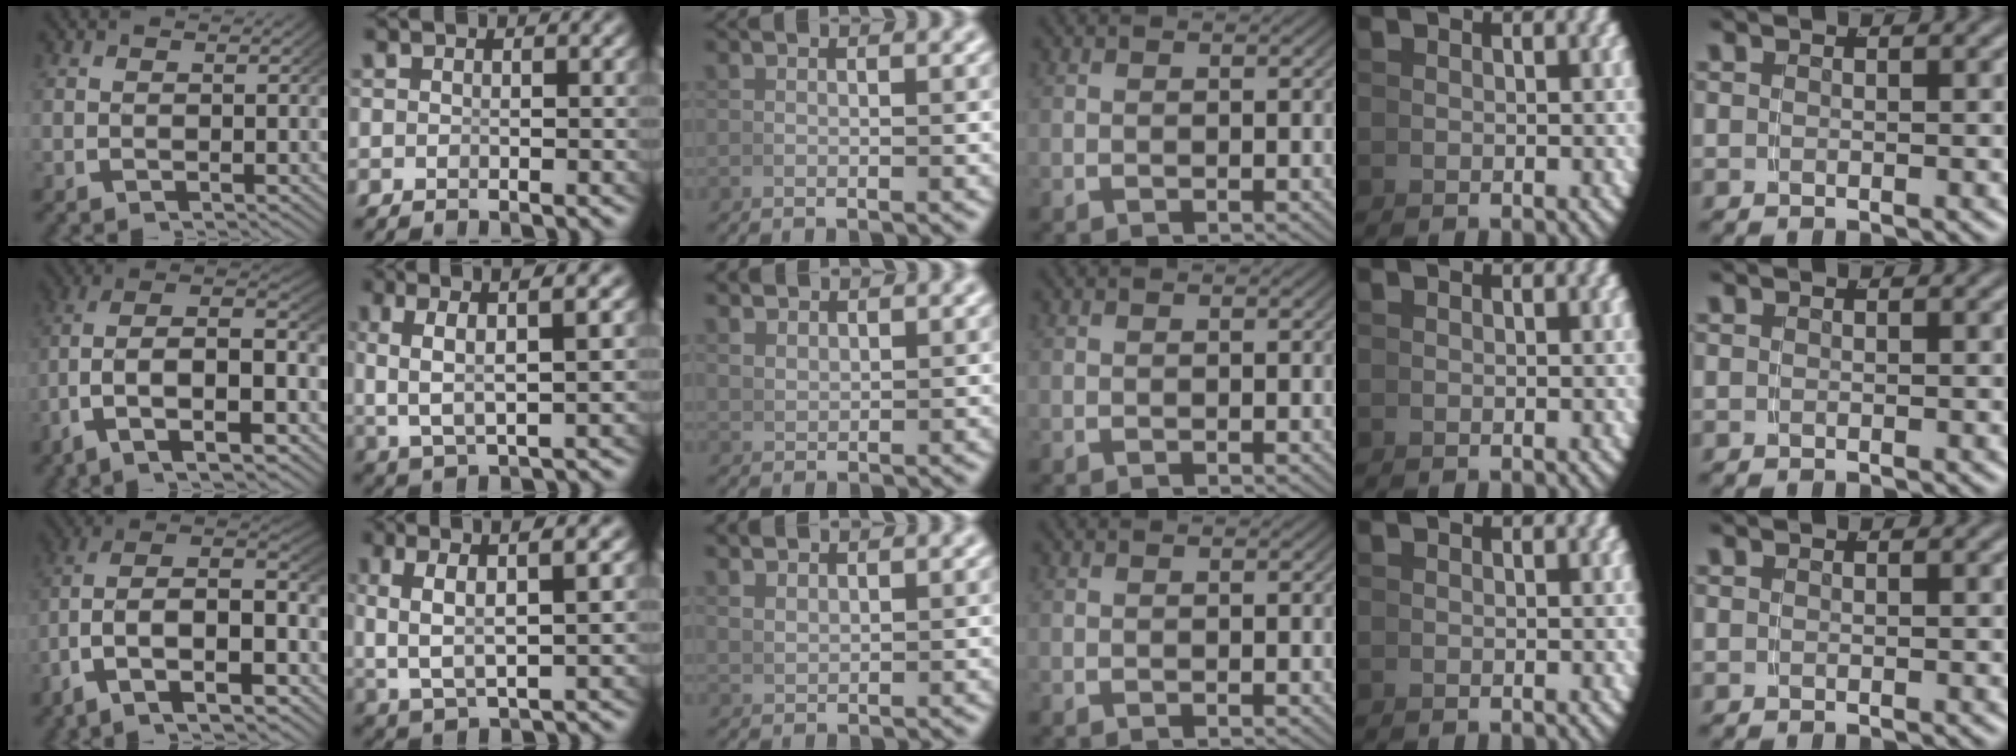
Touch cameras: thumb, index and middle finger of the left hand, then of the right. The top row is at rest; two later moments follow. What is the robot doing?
{"motion": "lift_and_place", "object": "hoodie"}